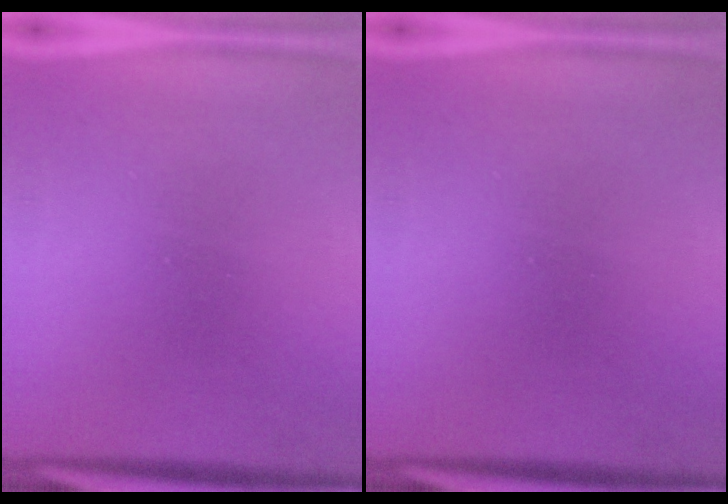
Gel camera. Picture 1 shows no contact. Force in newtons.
{"total": 0.0}